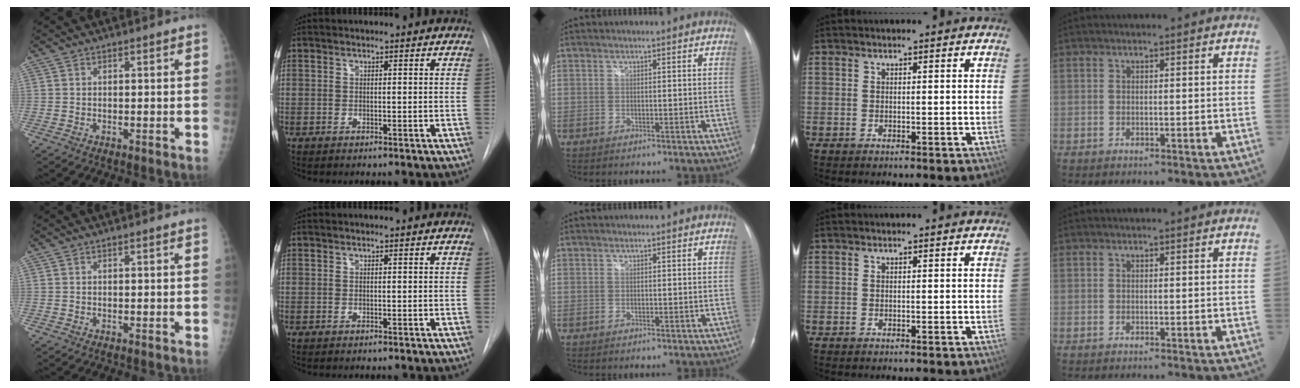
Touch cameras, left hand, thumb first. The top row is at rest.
{}